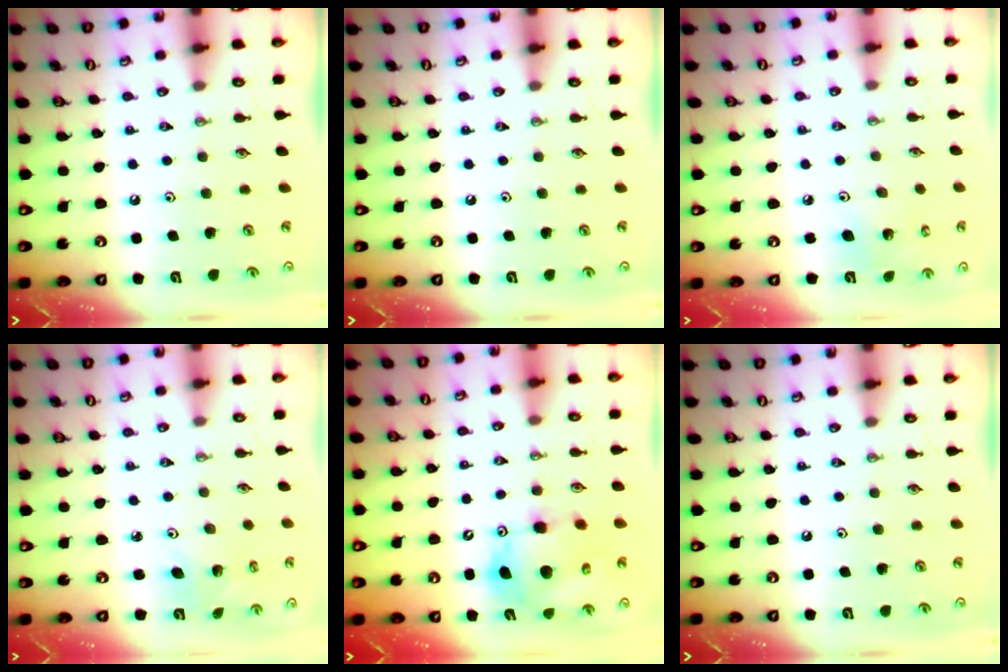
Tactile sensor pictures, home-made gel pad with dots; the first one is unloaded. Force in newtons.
{"total": 0.0}
{"total": 3.8, "press": 3.8, "slide": 0.3}
{"total": 2.7, "press": 2.7, "slide": 0.3}
{"total": 14.2, "press": 14.0, "slide": 2.4}
{"total": 0.0}